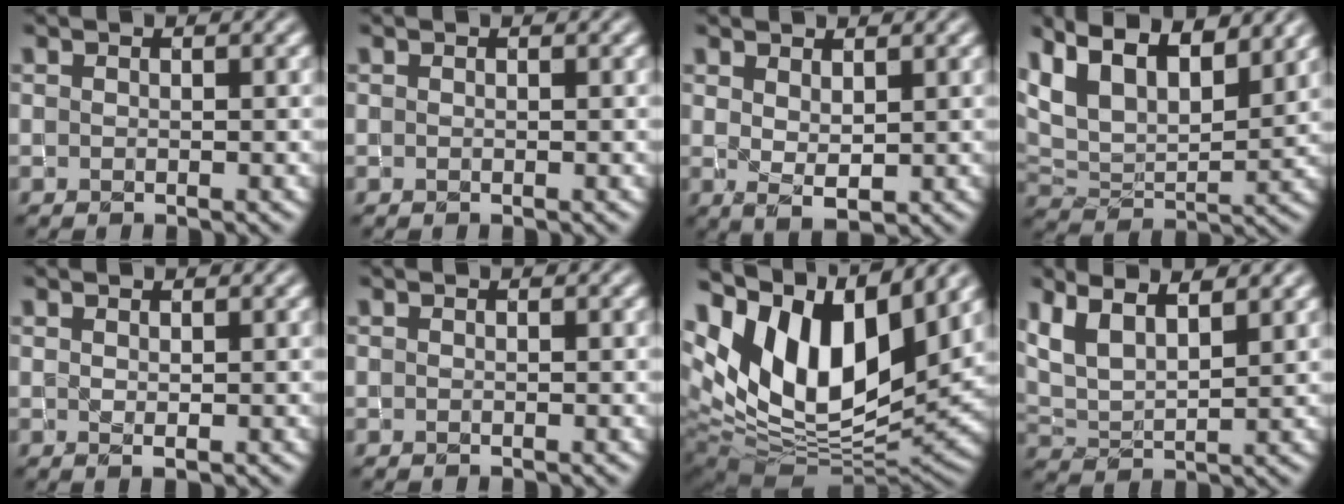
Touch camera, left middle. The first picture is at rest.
{"total": 0.0}
{"total": 1.7, "force": [1.1, 0.5, 1.1], "torque": [-0.025, -0.006, 0.026]}
{"total": 11.5, "force": [6.9, 5.4, 7.5], "torque": [-0.144, 0.033, 0.104]}
{"total": 0.6, "force": [0.5, 0.1, 0.3], "torque": [-0.009, 0.000, 0.011]}
{"total": 0.0}
{"total": 15.5, "force": [6.8, 8.2, 11.3], "torque": [-0.210, 0.027, 0.123]}
{"total": 6.0, "force": [3.9, 2.3, 3.9], "torque": [-0.083, 0.016, 0.068]}